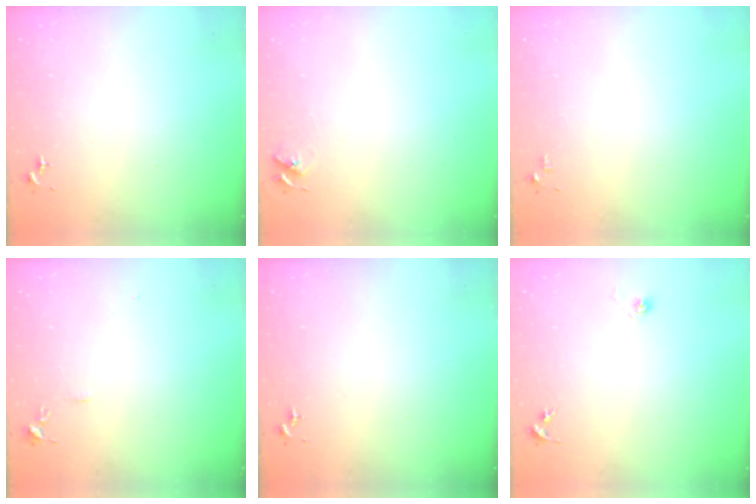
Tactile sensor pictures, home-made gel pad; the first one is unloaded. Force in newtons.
{"total": 5.8, "press": 5.8, "slide": 0.7}
{"total": 2.8, "press": 2.8, "slide": 0.4}
{"total": 4.4, "press": 4.4, "slide": 0.6}
{"total": 0.0}
{"total": 3.2, "press": 2.6, "slide": 1.8}